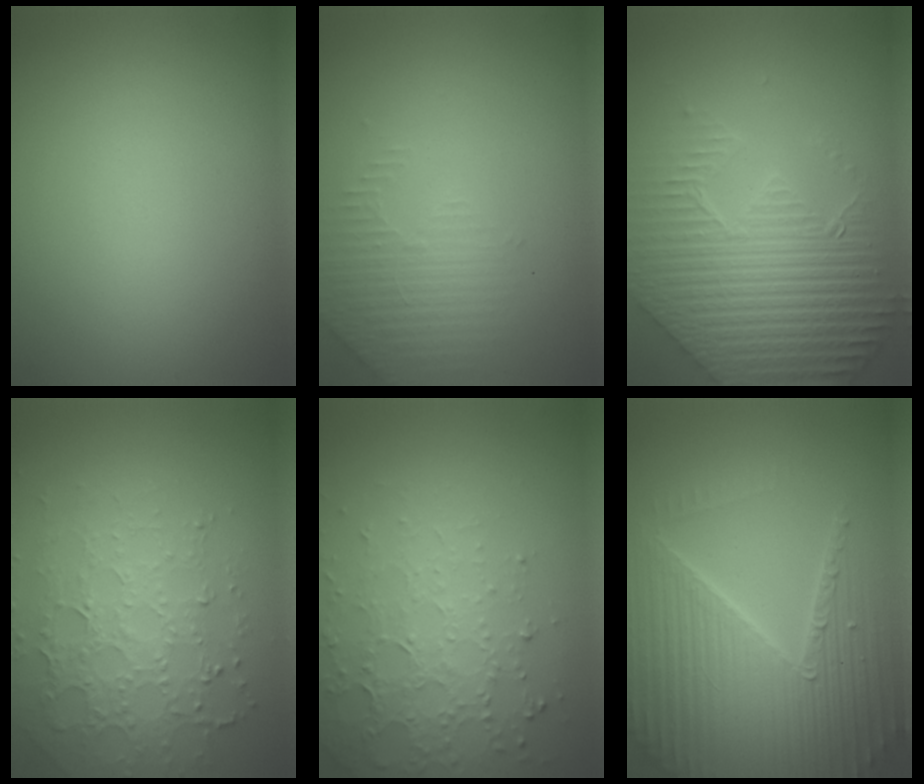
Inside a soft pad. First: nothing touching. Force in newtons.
{"total": 2.8, "press": 2.7, "slide": 0.8}
{"total": 8.9, "press": 6.3, "slide": 6.2}
{"total": 4.6, "press": 4.0, "slide": 2.2}
{"total": 4.6, "press": 3.3, "slide": 3.2}
{"total": 6.4, "press": 6.2, "slide": 1.5}